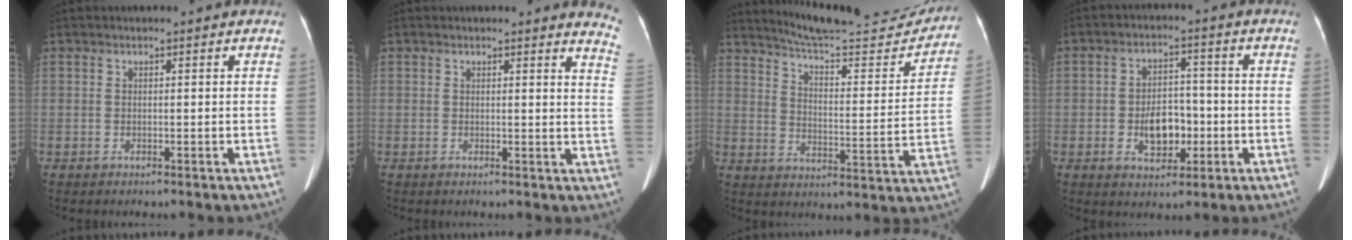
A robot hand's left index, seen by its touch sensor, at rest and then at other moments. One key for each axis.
{"total": 5.4, "fx": 5.3, "fy": 0.3, "fz": 1.2, "tx": -0.006, "ty": -0.045, "tz": 0.021}
{"total": 19.8, "fx": 18.9, "fy": 1.5, "fz": 5.6, "tx": -0.085, "ty": -0.055, "tz": 0.252}
{"total": 6.8, "fx": -1.8, "fy": 4.2, "fz": 5.0, "tx": -0.091, "ty": 0.010, "tz": -0.025}